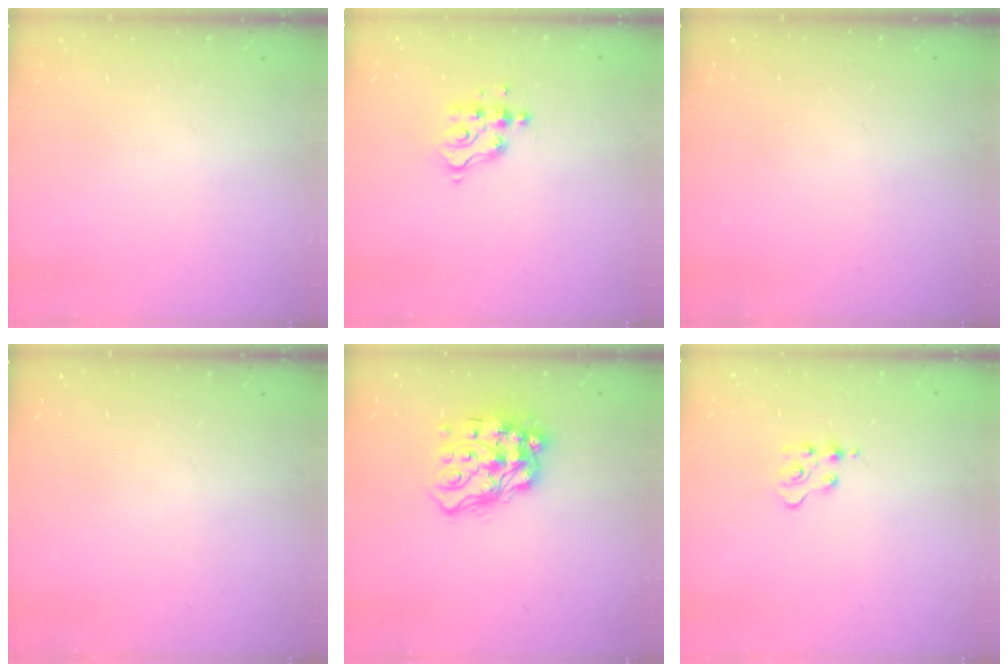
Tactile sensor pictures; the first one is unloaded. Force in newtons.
{"total": 7.2, "press": 7.2, "slide": 0.2}
{"total": 0.0}
{"total": 0.0}
{"total": 16.6, "press": 16.5, "slide": 1.6}
{"total": 3.0, "press": 2.9, "slide": 0.4}